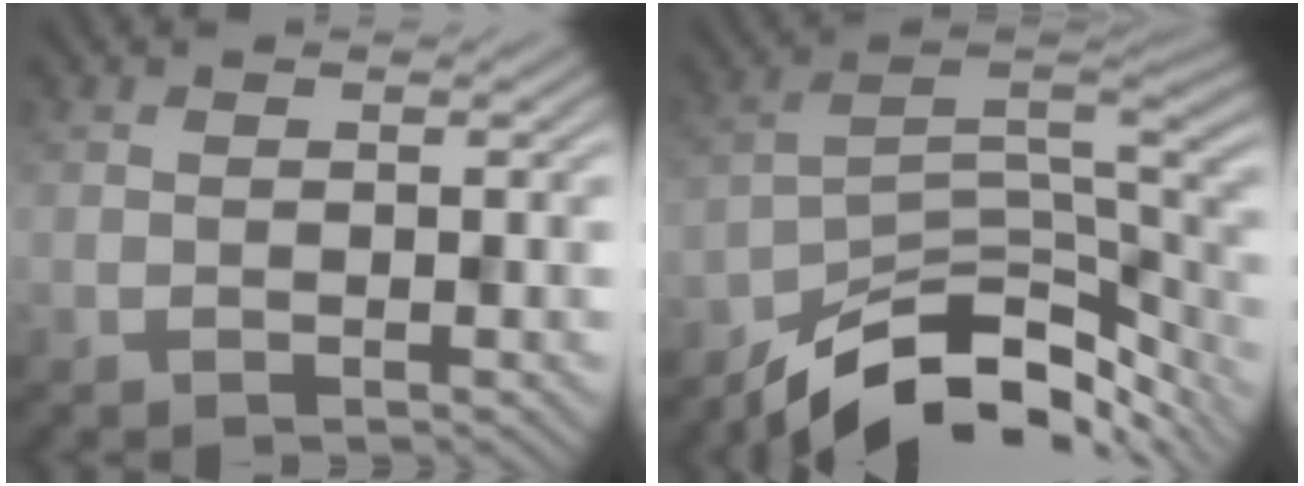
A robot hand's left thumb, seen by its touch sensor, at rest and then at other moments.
{"total": 12.8, "force": [-9.9, 4.7, 6.7], "torque": [-0.115, -0.005, -0.165]}